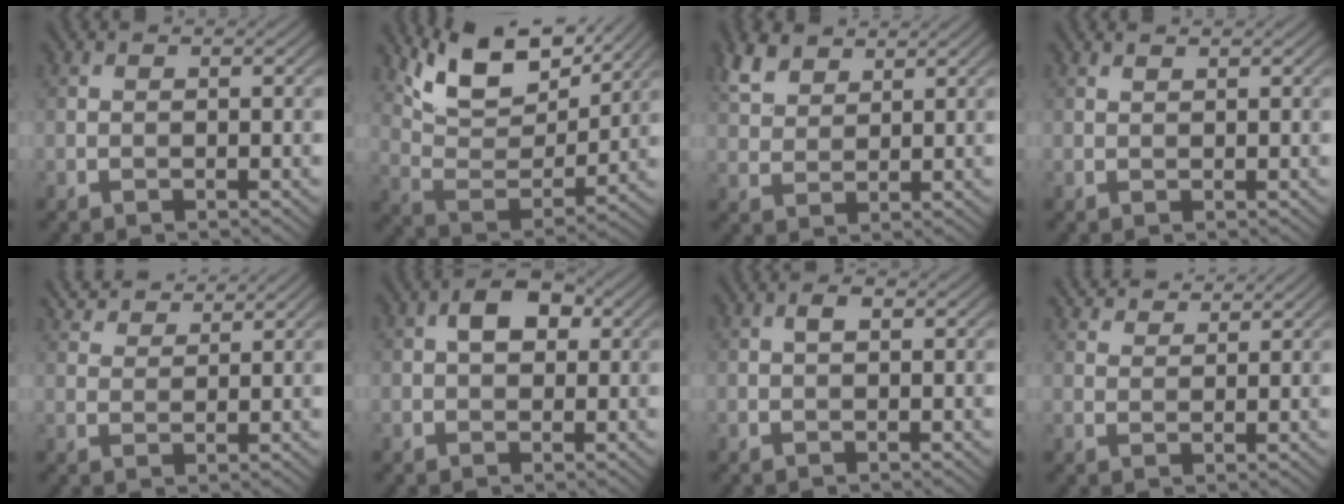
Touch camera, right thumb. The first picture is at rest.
{"total": 11.6, "force": [8.4, 4.4, 6.6], "torque": [-0.149, -0.004, 0.149]}
{"total": 5.5, "force": [3.9, 2.8, 2.7], "torque": [-0.072, 0.009, 0.083]}
{"total": 0.6, "force": [0.6, -0.1, 0.2], "torque": [-0.005, 0.002, 0.015]}
{"total": 5.1, "force": [4.6, 0.9, 1.9], "torque": [-0.057, 0.013, 0.089]}
{"total": 4.1, "force": [1.0, 2.7, 3.0], "torque": [-0.050, 0.008, 0.010]}
{"total": 1.3, "force": [0.4, 0.6, 1.1], "torque": [-0.019, 0.002, 0.005]}
{"total": 4.1, "force": [3.8, 0.7, 1.5], "torque": [-0.039, 0.007, 0.073]}